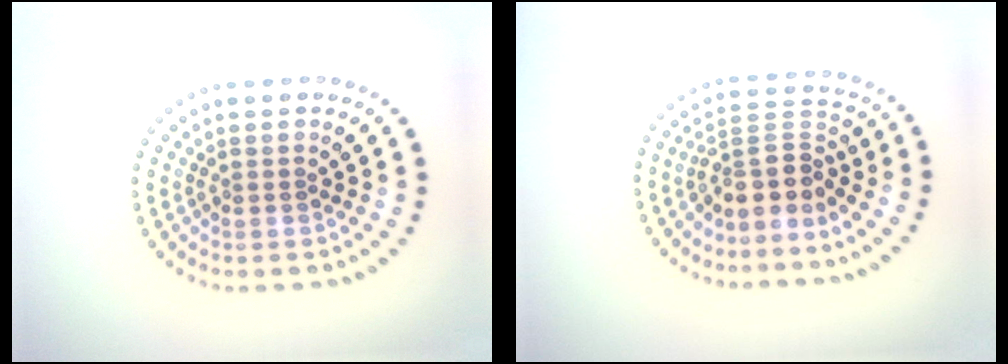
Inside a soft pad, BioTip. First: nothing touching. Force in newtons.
{"total": 3.8, "press": 2.9, "slide": 2.4}